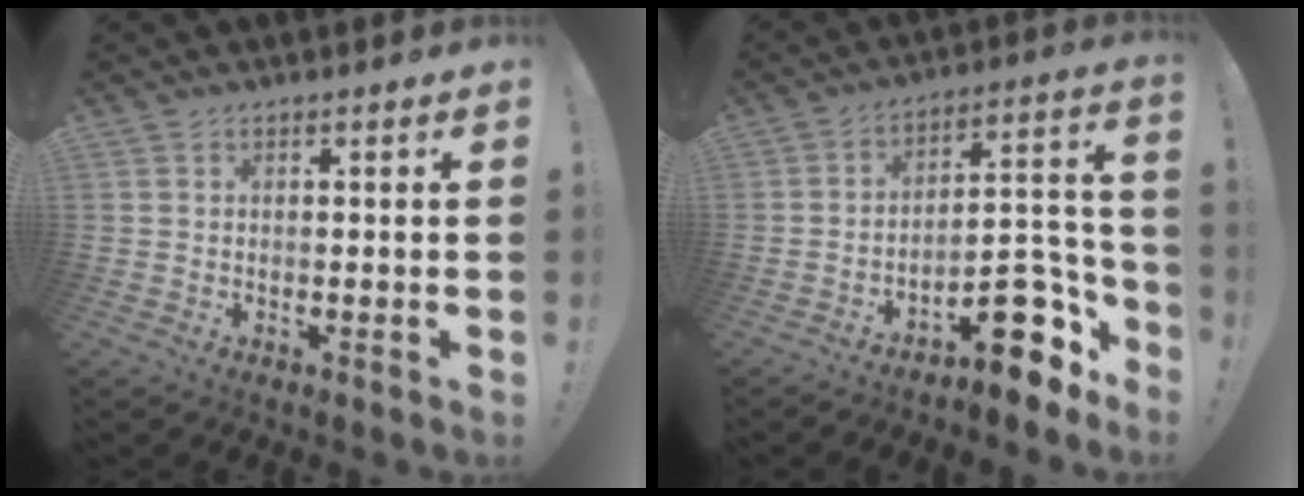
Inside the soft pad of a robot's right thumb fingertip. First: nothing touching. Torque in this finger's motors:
{"motor_torque": [1.50, -0.41, 1.63, -1.19, 0.50]}